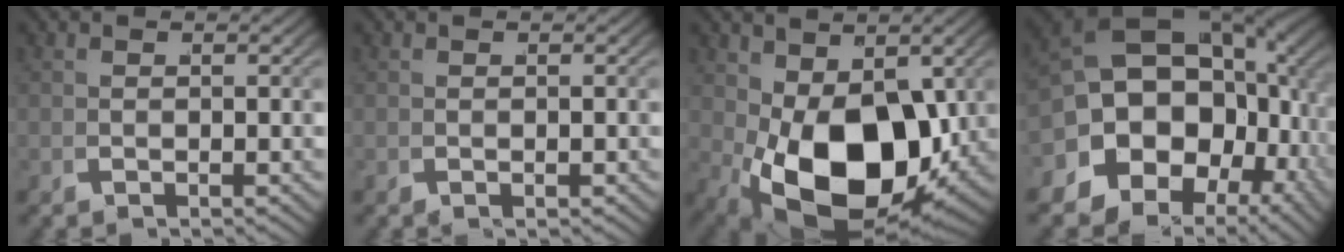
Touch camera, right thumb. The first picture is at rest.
{"total": 0.0}
{"total": 14.7, "force": [-1.8, 8.8, 11.7], "torque": [-0.227, -0.068, 0.013]}
{"total": 20.2, "force": [-0.1, 14.9, 13.6], "torque": [-0.253, -0.046, 0.014]}